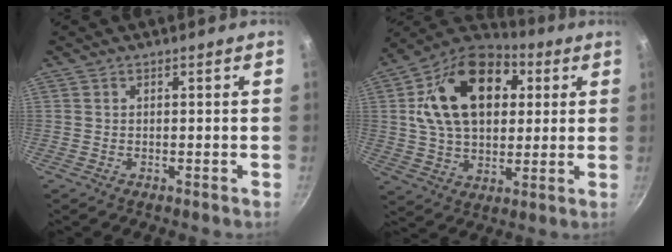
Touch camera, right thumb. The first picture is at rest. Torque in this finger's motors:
{"motor_torque": [-0.07, 4.14, 2.11, 0.54, 0.50]}